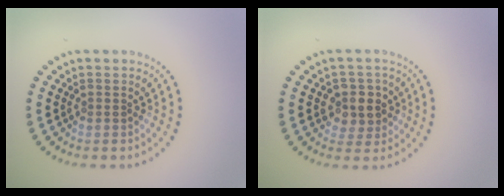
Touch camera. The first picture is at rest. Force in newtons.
{"total": 2.8, "press": 2.6, "slide": 1.2}